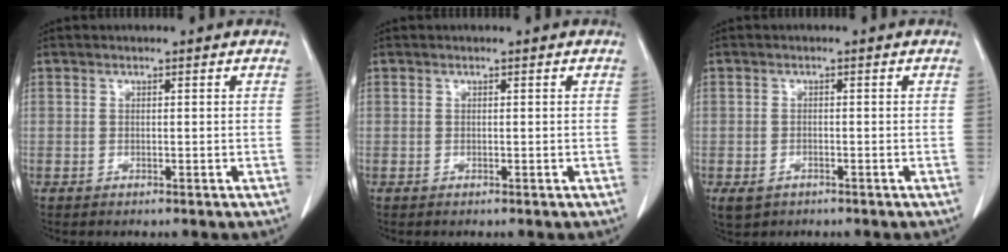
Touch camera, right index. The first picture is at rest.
{"total": 0.0}
{"total": 2.4, "force": [-1.2, 1.6, 1.2], "torque": [-0.022, -0.002, -0.009]}